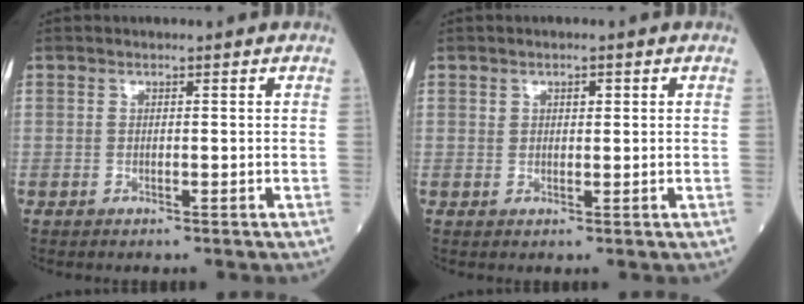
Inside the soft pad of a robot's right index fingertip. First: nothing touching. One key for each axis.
{"total": 1.4, "fx": 0.6, "fy": 0.8, "fz": 1.0, "tx": -0.015, "ty": 0.001, "tz": 0.009}